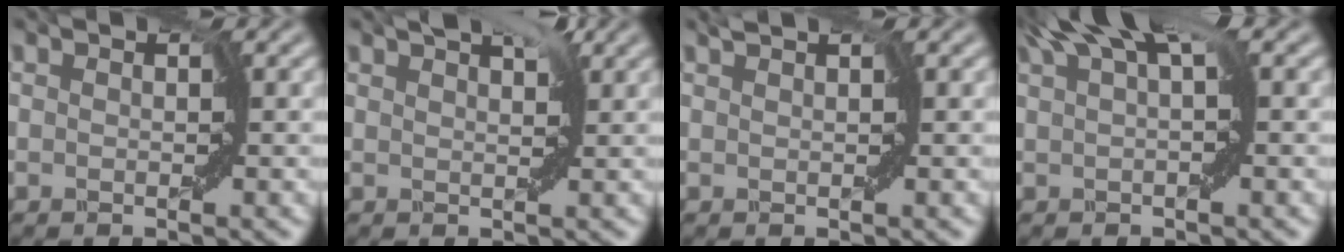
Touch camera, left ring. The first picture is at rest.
{"total": 2.3, "force": [1.7, 0.5, 1.4], "torque": [-0.020, 0.010, 0.011]}
{"total": 0.6, "force": [0.6, -0.1, 0.2], "torque": [-0.004, 0.003, 0.008]}
{"total": 4.3, "force": [2.2, 0.7, 3.7], "torque": [-0.057, 0.013, 0.031]}